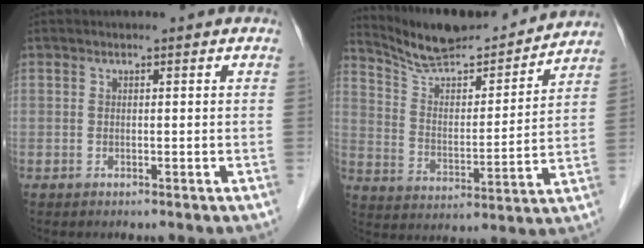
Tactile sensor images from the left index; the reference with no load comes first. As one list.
[{"total": 16.5, "force": [15.7, 2.1, 4.6], "torque": [-0.079, -0.006, 0.249]}]